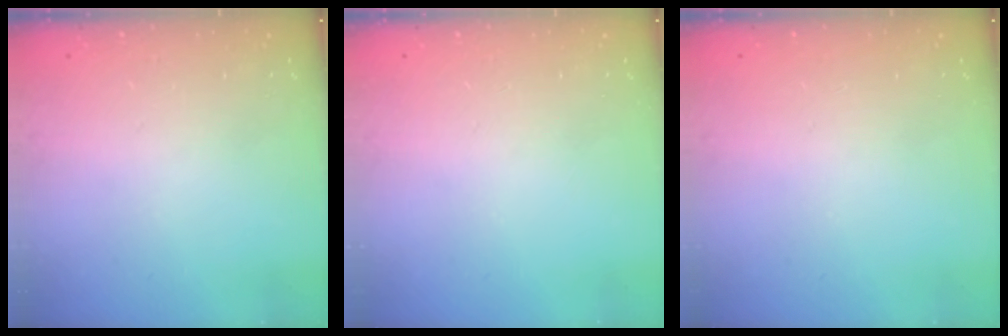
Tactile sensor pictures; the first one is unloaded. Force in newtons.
{"total": 0.0}
{"total": 0.0}